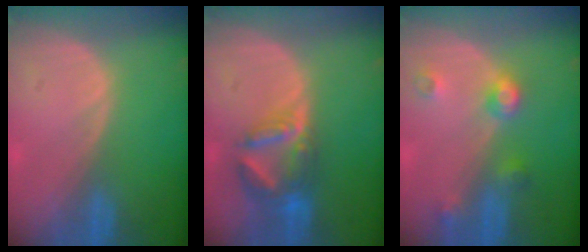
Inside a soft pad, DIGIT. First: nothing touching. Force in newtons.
{"total": 7.2, "press": 6.3, "slide": 3.4}
{"total": 4.4, "press": 3.9, "slide": 2.1}